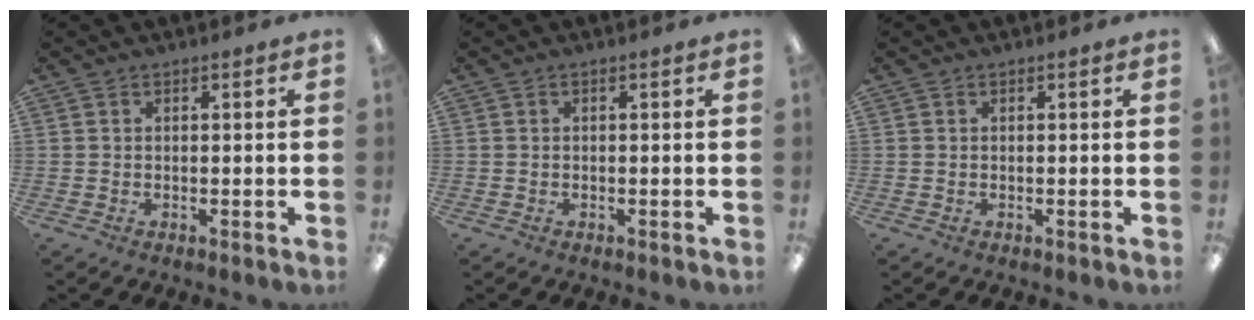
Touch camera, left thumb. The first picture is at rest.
{"total": 0.0}
{"total": 0.0}